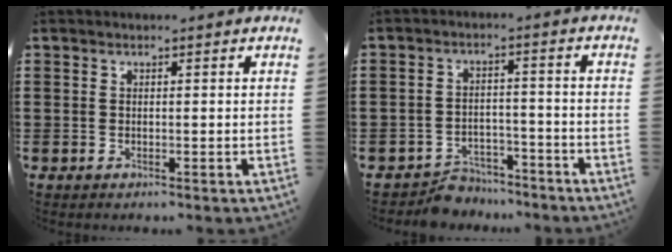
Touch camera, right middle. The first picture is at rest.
{"total": 4.7, "force": [-4.5, 1.2, 0.0], "torque": [-0.005, 0.006, -0.094]}